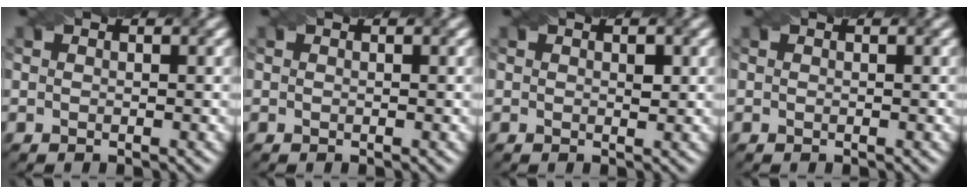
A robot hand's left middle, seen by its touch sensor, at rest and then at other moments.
{"total": 0.0}
{"total": 0.8, "force": [0.2, 0.5, 0.7], "torque": [-0.006, -0.003, 0.005]}
{"total": 0.0}